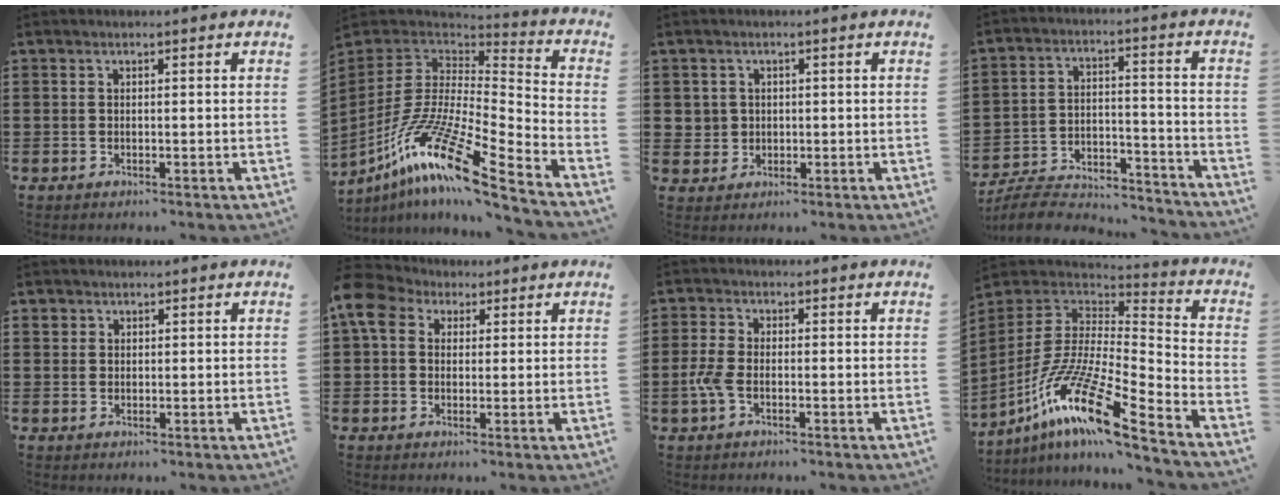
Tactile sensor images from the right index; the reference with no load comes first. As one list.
[{"total": 15.3, "force": [-9.7, 1.8, 11.7], "torque": [-0.237, 0.005, -0.189]}, {"total": 2.3, "force": [0.1, 2.3, 0.2], "torque": [-0.016, 0.010, 0.000]}, {"total": 6.8, "force": [-6.4, 1.6, 1.7], "torque": [-0.035, 0.009, -0.128]}, {"total": 1.4, "force": [0.8, 1.1, 0.1], "torque": [-0.005, 0.004, 0.016]}, {"total": 6.0, "force": [2.1, 4.9, 2.8], "torque": [-0.090, 0.011, 0.036]}, {"total": 3.8, "force": [-1.3, 1.9, 3.0], "torque": [-0.088, -0.009, -0.033]}, {"total": 15.6, "force": [-10.2, 2.4, 11.6], "torque": [-0.237, 0.005, -0.195]}]